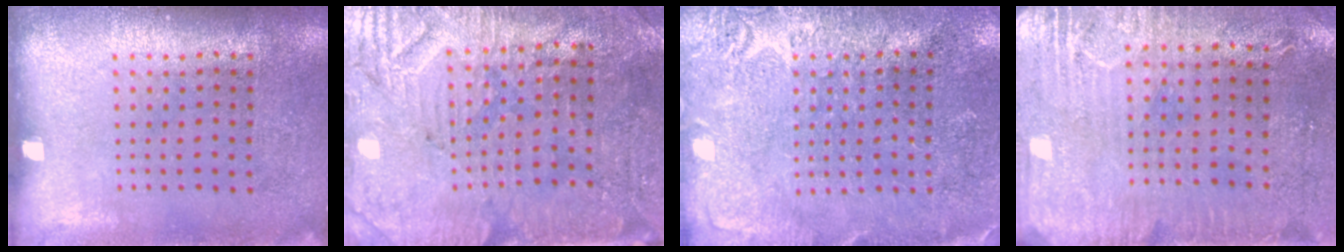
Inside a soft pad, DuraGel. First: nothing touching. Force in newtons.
{"total": 3.3, "press": 3.0, "slide": 1.3}
{"total": 2.7, "press": 2.6, "slide": 0.5}
{"total": 3.0, "press": 2.4, "slide": 1.7}